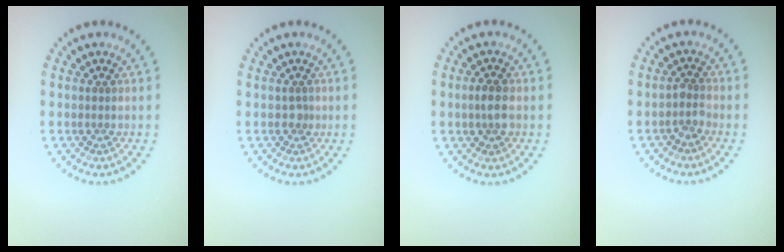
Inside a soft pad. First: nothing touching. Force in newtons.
{"total": 0.7, "press": 0.5, "slide": 0.4}
{"total": 2.1, "press": 2.1, "slide": 0.2}
{"total": 1.2, "press": 1.1, "slide": 0.6}